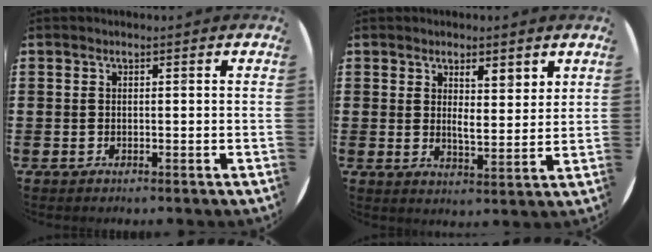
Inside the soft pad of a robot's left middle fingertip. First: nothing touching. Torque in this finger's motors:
{"motor_torque": [1.25, -0.88, 0.17, 0.04]}